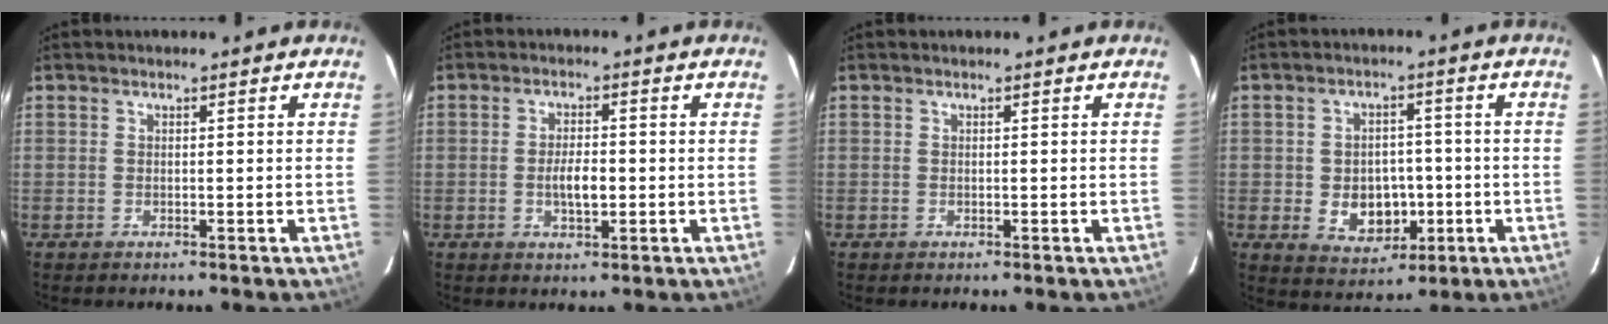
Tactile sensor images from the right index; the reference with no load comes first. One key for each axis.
{"total": 4.3, "fx": -0.8, "fy": 1.7, "fz": 3.8, "tx": -0.073, "ty": 0.001, "tz": -0.011}
{"total": 0.0}
{"total": 8.6, "fx": -1.9, "fy": 6.6, "fz": 5.1, "tx": -0.105, "ty": 0.002, "tz": -0.012}